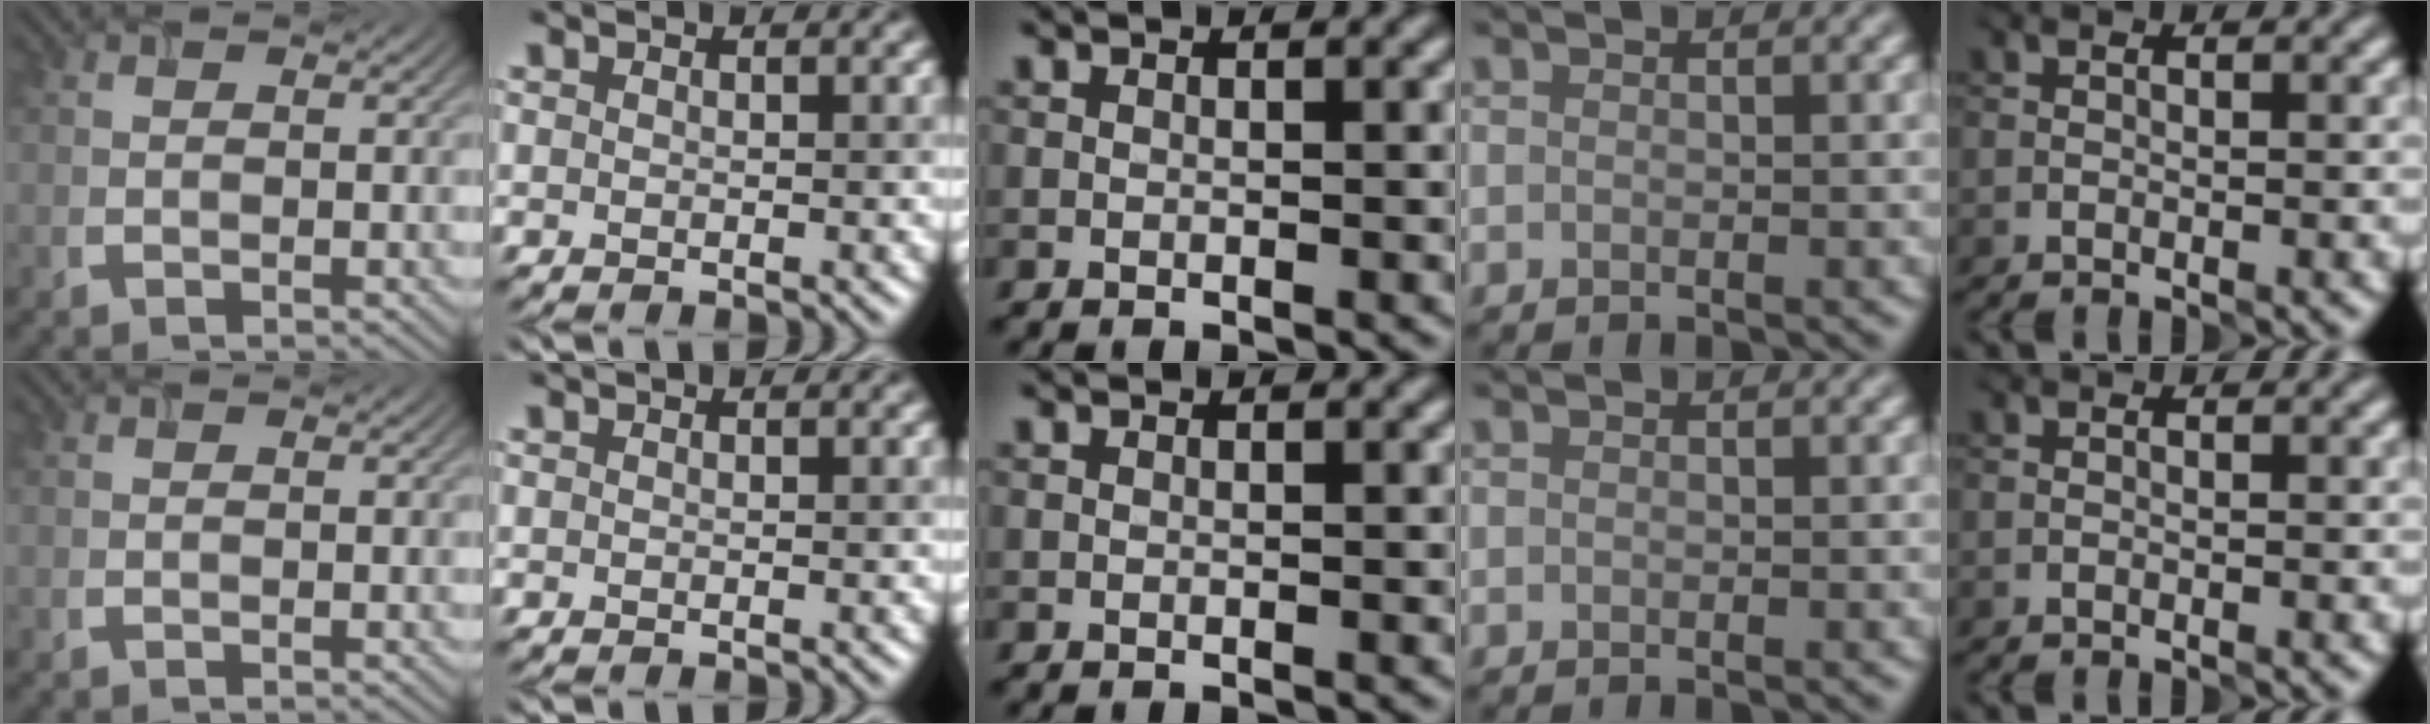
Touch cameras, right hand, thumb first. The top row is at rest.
{}